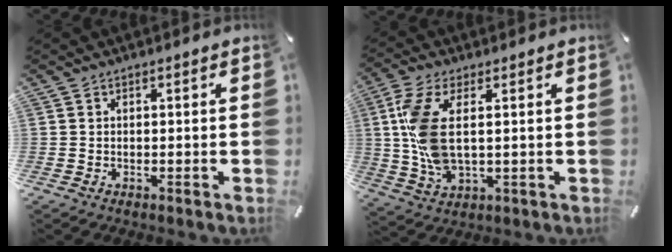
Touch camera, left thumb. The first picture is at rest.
{"total": 10.7, "force": [1.3, 4.8, 9.5], "torque": [-0.222, -0.014, 0.022]}